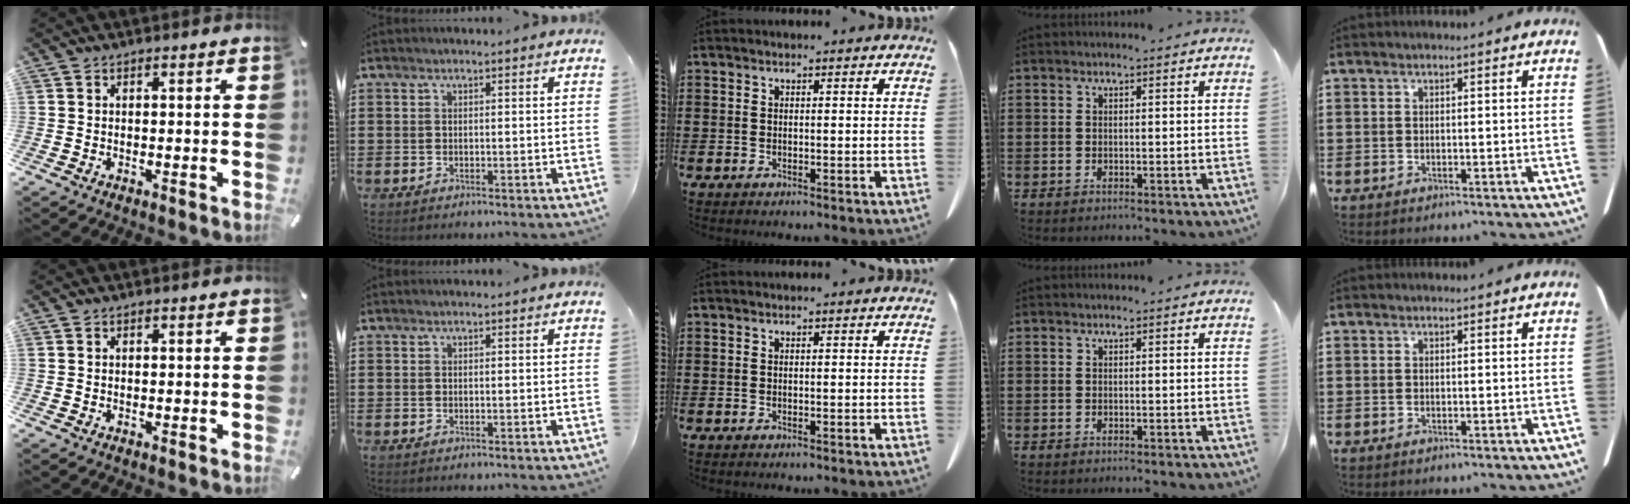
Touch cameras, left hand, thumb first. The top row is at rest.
{}